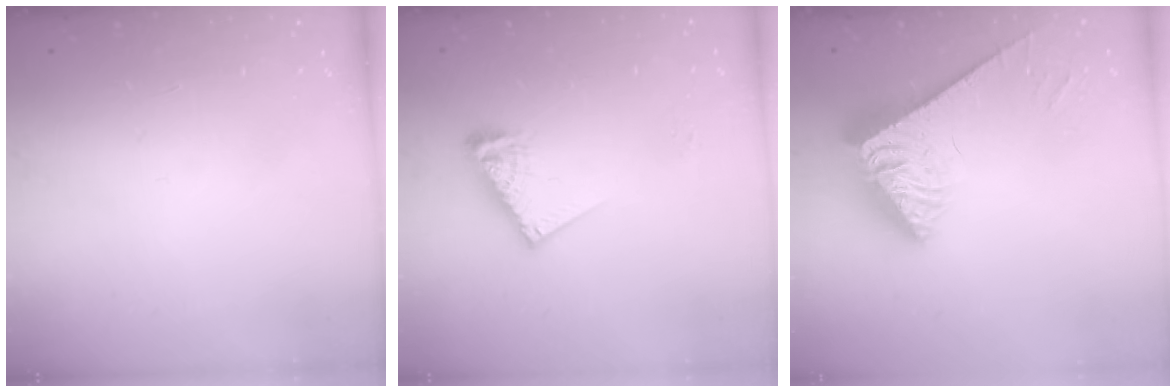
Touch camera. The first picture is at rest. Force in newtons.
{"total": 9.8, "press": 9.8, "slide": 0.8}
{"total": 6.5, "press": 6.5, "slide": 0.1}